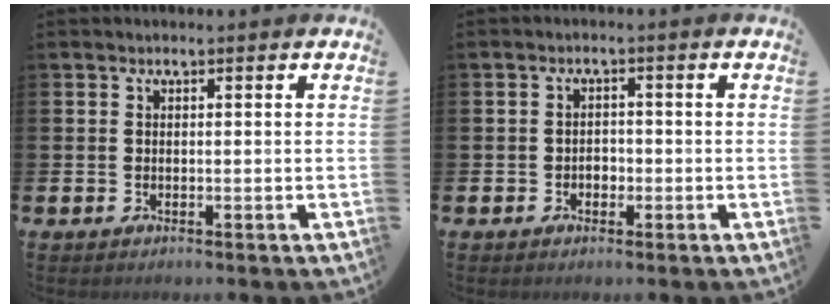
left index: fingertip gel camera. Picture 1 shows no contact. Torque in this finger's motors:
{"motor_torque": [-0.07, -0.01, 0.02, -0.01]}